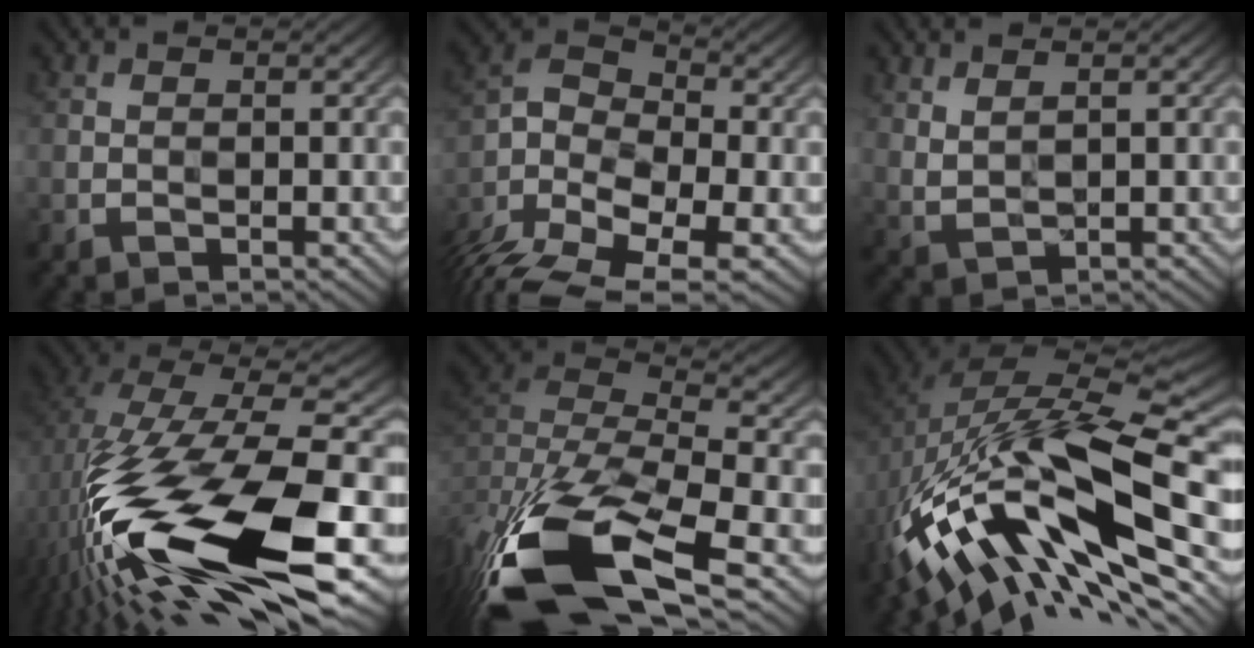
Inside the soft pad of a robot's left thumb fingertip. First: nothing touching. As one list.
[{"total": 13.9, "force": [-8.4, 6.8, 8.8], "torque": [-0.212, -0.012, -0.164]}, {"total": 2.3, "force": [2.1, 0.7, 0.8], "torque": [-0.023, -0.001, 0.052]}, {"total": 19.9, "force": [-5.7, 8.3, 17.1], "torque": [-0.362, -0.029, -0.086]}, {"total": 17.9, "force": [-9.9, 6.6, 13.4], "torque": [-0.314, -0.032, -0.158]}, {"total": 17.4, "force": [-6.1, 7.9, 14.2], "torque": [-0.275, 0.000, -0.113]}]